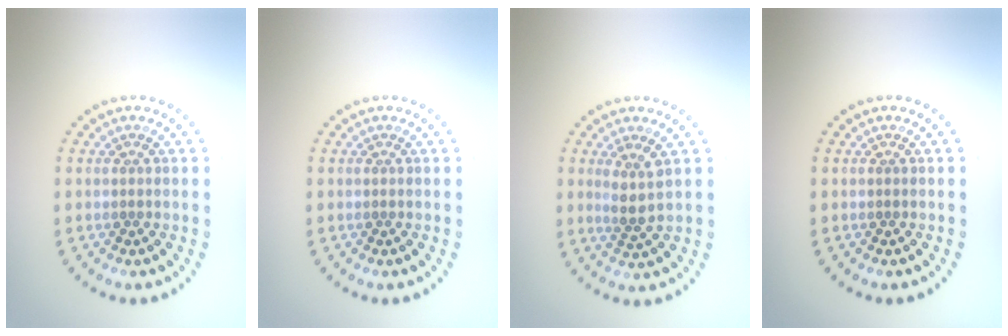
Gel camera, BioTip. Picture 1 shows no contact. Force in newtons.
{"total": 0.0}
{"total": 2.2, "press": 1.7, "slide": 1.4}
{"total": 0.0}